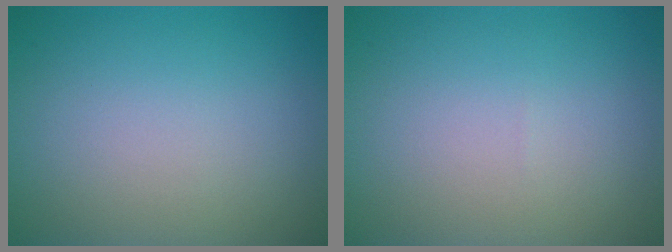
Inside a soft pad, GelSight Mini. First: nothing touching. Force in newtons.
{"total": 0.0}